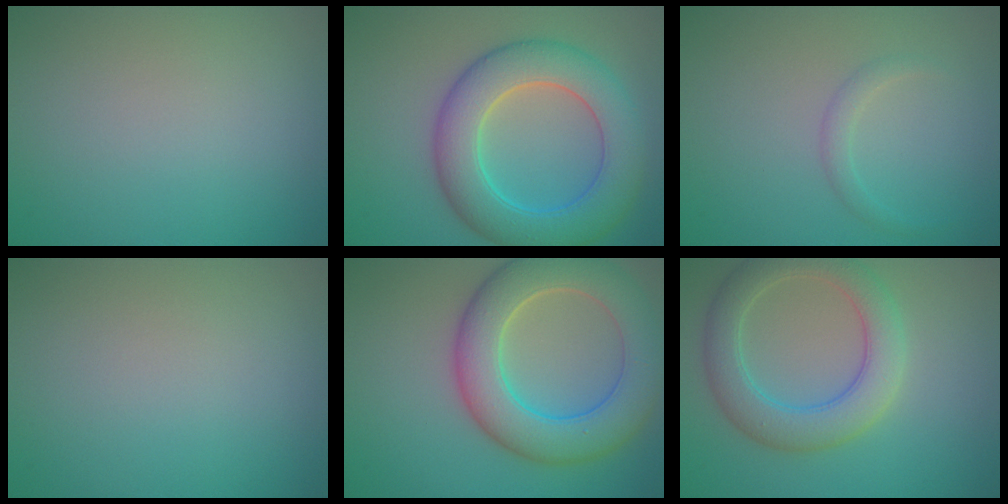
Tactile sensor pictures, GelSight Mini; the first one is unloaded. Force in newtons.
{"total": 7.9, "press": 7.9, "slide": 0.2}
{"total": 1.1, "press": 1.1, "slide": 0.1}
{"total": 0.0}
{"total": 8.4, "press": 8.4, "slide": 0.6}
{"total": 5.2, "press": 5.2, "slide": 0.2}